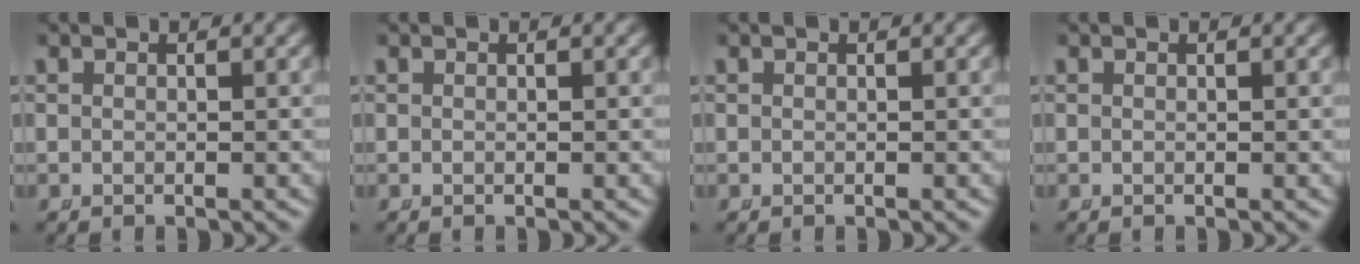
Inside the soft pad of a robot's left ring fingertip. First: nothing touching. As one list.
[{"total": 0.0}, {"total": 0.0}, {"total": 0.0}]